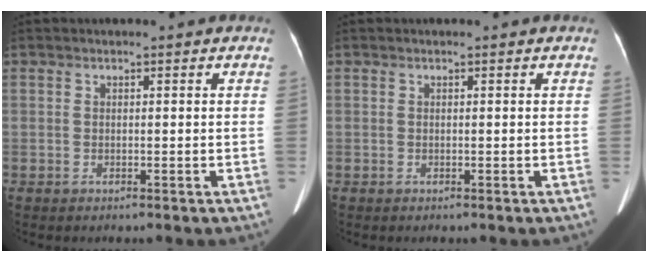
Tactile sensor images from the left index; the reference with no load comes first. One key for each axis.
{"total": 0.0}